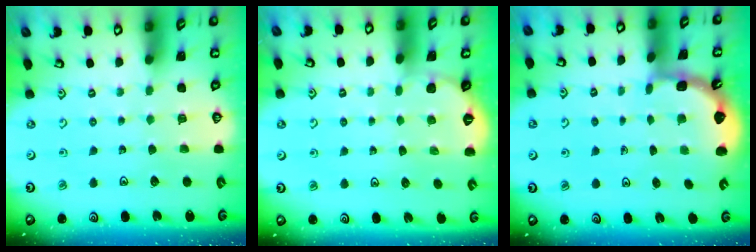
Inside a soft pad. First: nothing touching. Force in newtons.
{"total": 0.0}
{"total": 2.0, "press": 2.0, "slide": 0.2}